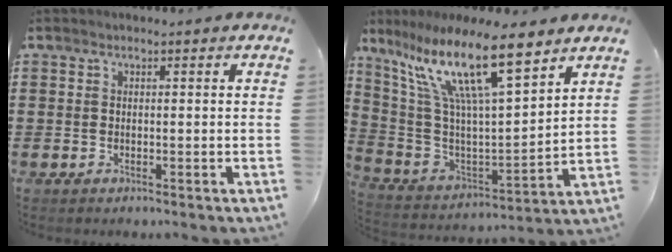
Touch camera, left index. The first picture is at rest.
{"total": 15.3, "force": [9.5, 3.2, 11.6], "torque": [-0.262, -0.047, 0.156]}